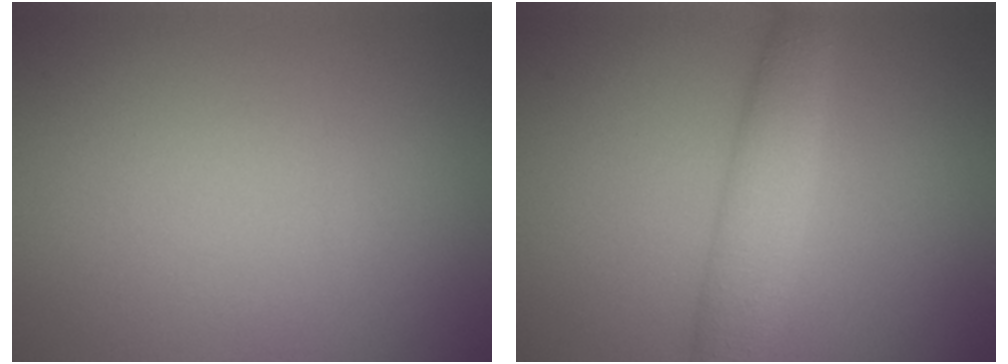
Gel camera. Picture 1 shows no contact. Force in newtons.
{"total": 4.4, "press": 4.4, "slide": 0.1}